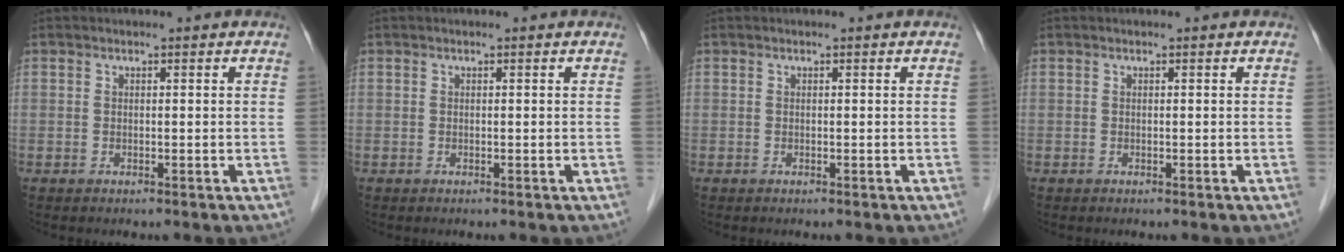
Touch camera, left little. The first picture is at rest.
{"total": 0.0}
{"total": 0.0}
{"total": 0.0}